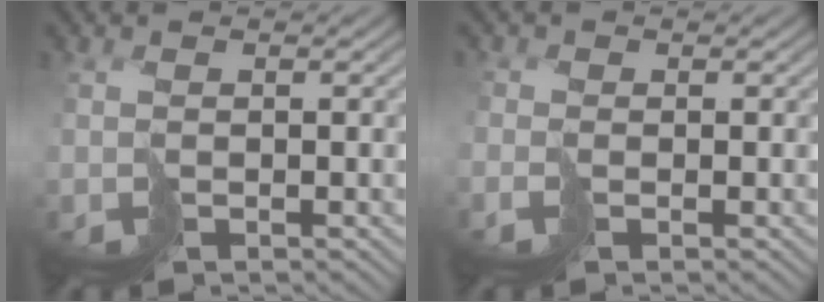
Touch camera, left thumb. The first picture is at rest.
{"total": 1.3, "force": [-0.8, 0.8, 0.6], "torque": [-0.020, -0.002, -0.022]}